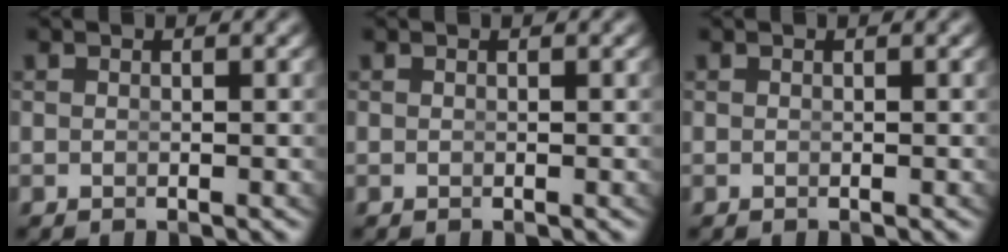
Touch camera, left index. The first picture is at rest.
{"total": 0.0}
{"total": 0.0}